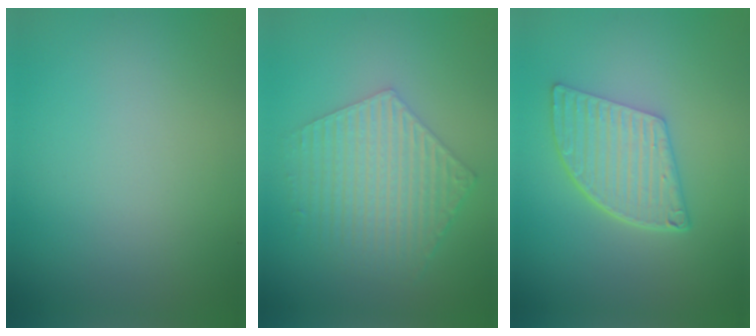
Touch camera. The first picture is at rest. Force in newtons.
{"total": 5.7, "press": 4.2, "slide": 3.8}
{"total": 5.6, "press": 4.1, "slide": 3.9}